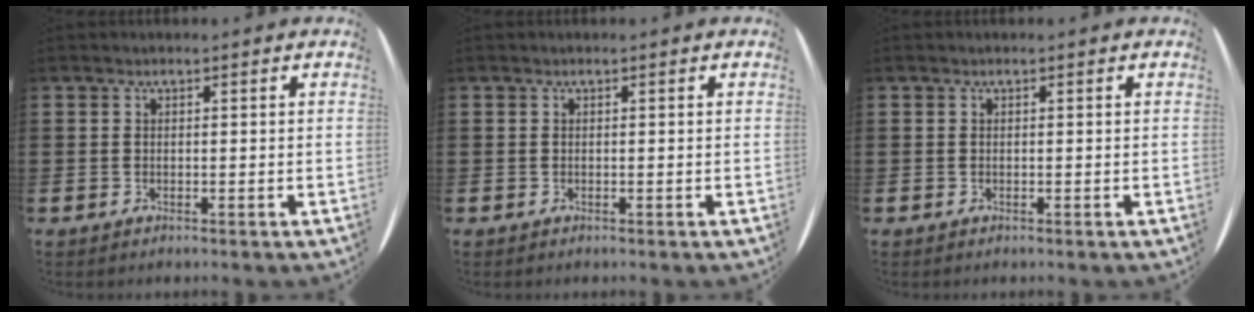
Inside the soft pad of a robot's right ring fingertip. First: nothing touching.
{"total": 0.0}
{"total": 0.0}